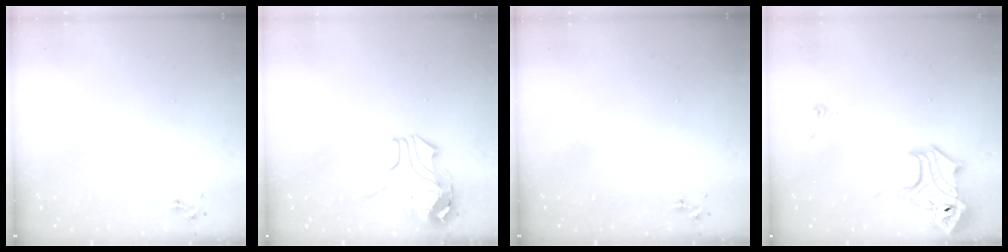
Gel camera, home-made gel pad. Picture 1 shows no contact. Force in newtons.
{"total": 10.5, "press": 10.4, "slide": 1.1}
{"total": 0.0}
{"total": 15.5, "press": 15.4, "slide": 1.8}